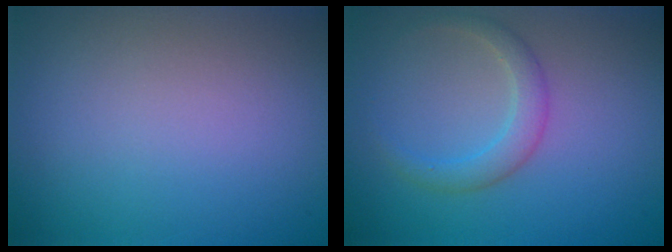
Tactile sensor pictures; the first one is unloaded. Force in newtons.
{"total": 2.3, "press": 2.2, "slide": 0.3}